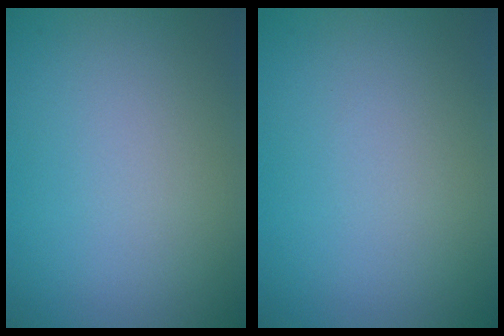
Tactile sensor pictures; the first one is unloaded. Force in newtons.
{"total": 0.0}